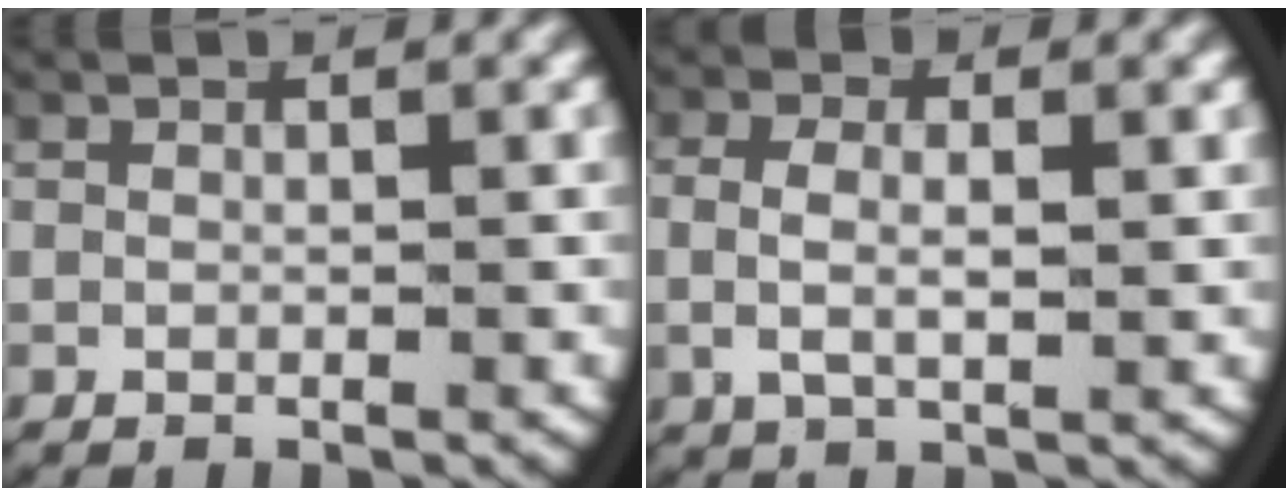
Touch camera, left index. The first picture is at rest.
{"total": 3.1, "force": [0.2, 1.6, 2.7], "torque": [-0.063, -0.009, 0.010]}